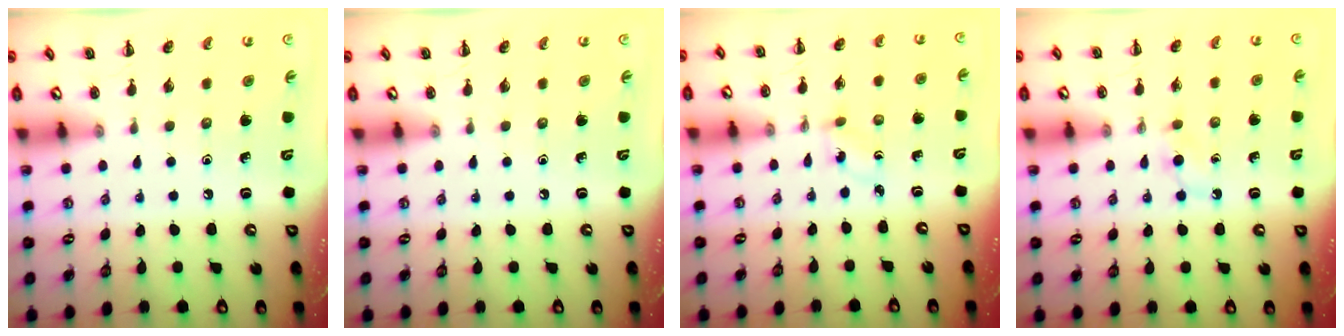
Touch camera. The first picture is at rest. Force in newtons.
{"total": 0.0}
{"total": 0.9, "press": 0.7, "slide": 0.5}
{"total": 2.8, "press": 2.6, "slide": 1.1}